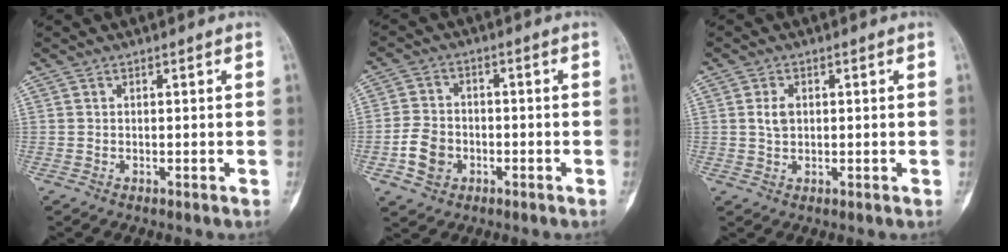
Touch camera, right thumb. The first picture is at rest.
{"total": 6.8, "force": [-2.4, 5.4, 3.5], "torque": [-0.055, 0.017, -0.042]}
{"total": 2.7, "force": [0.5, 1.8, 2.0], "torque": [-0.034, 0.002, 0.010]}